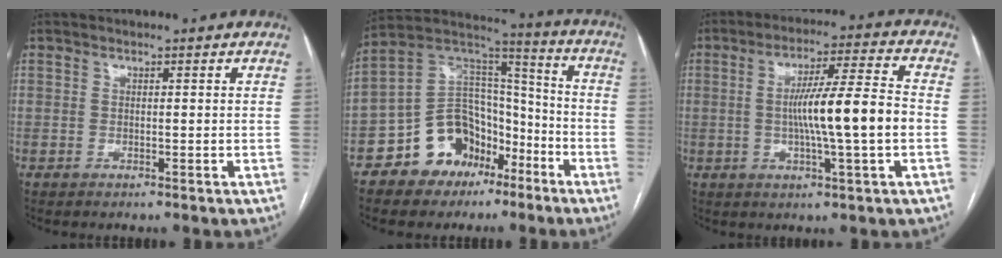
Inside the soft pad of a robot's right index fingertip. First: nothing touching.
{"total": 14.2, "force": [-8.0, 9.9, 6.2], "torque": [-0.114, 0.065, -0.135]}
{"total": 11.8, "force": [-1.1, -0.2, 11.7], "torque": [-0.197, 0.008, -0.022]}